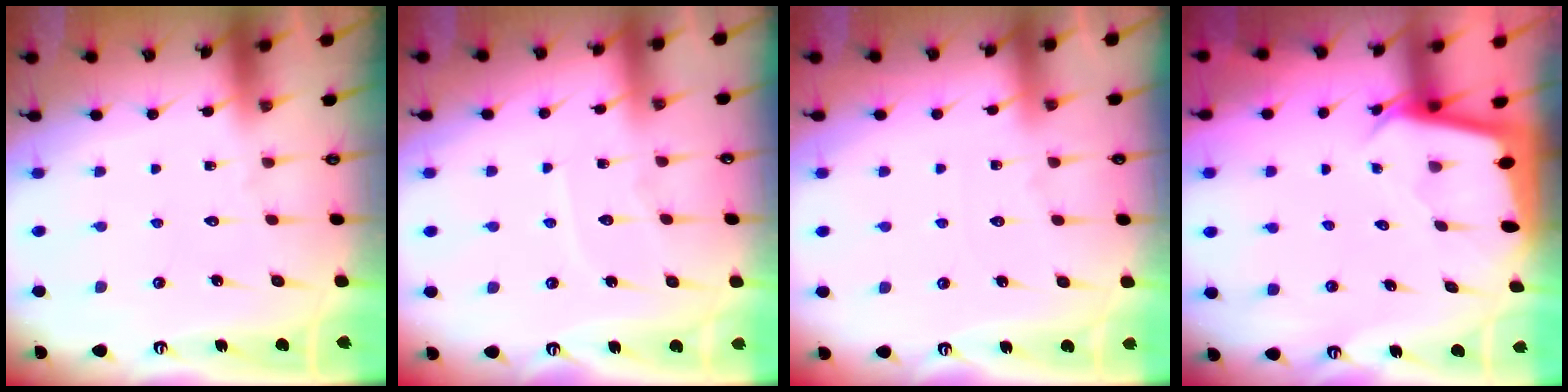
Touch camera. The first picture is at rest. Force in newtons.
{"total": 5.1, "press": 5.1, "slide": 0.6}
{"total": 2.0, "press": 2.0, "slide": 0.3}
{"total": 2.3, "press": 2.3, "slide": 0.1}